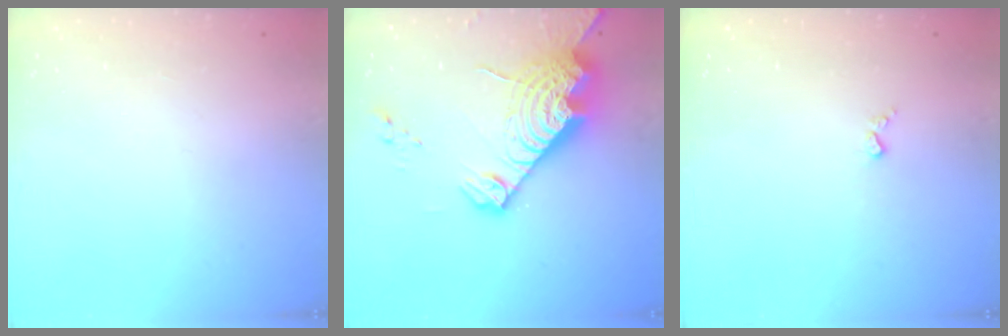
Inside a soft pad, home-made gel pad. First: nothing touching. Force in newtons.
{"total": 21.8, "press": 21.7, "slide": 2.0}
{"total": 3.0, "press": 2.9, "slide": 0.5}